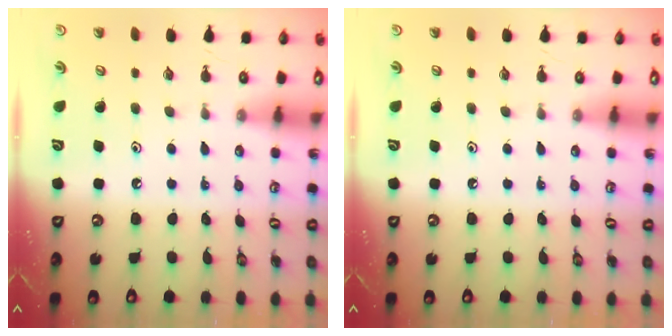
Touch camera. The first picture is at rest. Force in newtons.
{"total": 0.0}